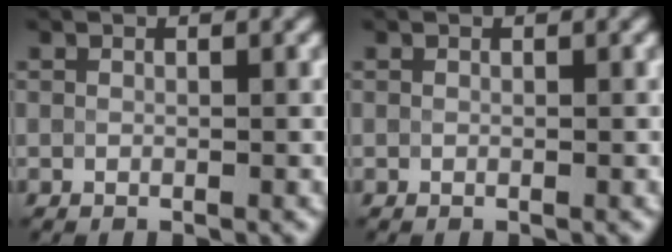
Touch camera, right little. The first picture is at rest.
{"total": 0.0}